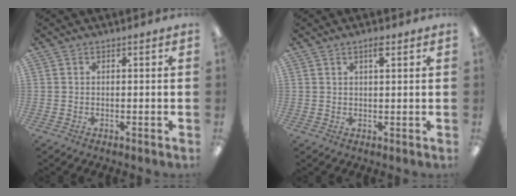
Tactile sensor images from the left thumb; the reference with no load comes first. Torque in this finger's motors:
{"motor_torque": [-0.09, -0.02, -0.45, 0.29, 0.04]}